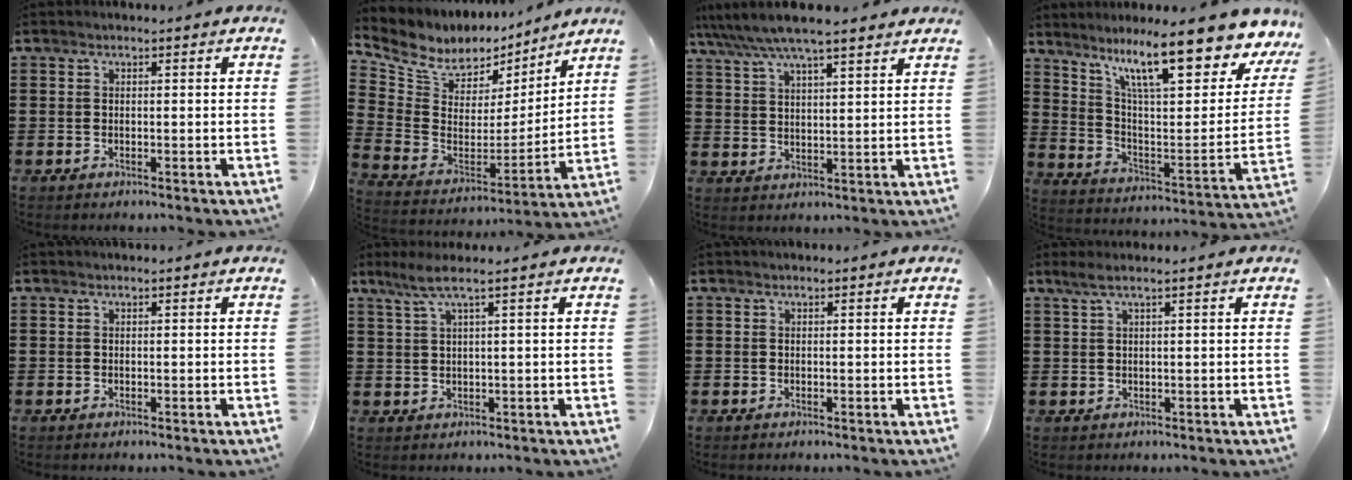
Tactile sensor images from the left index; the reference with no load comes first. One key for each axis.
{"total": 7.5, "fx": 5.7, "fy": 4.5, "fz": 1.7, "tx": -0.077, "ty": -0.036, "tz": 0.104}
{"total": 6.4, "fx": 5.5, "fy": 0.7, "fz": 3.2, "tx": -0.081, "ty": -0.019, "tz": 0.095}
{"total": 15.3, "fx": 10.5, "fy": 3.2, "fz": 10.6, "tx": -0.196, "ty": -0.058, "tz": 0.171}
{"total": 0.0}
{"total": 3.0, "fx": 1.5, "fy": -0.2, "fz": 2.6, "tx": -0.057, "ty": -0.001, "tz": 0.024}
{"total": 0.0}
{"total": 1.5, "fx": 0.8, "fy": -0.2, "fz": 1.2, "tx": -0.026, "ty": -0.002, "tz": 0.013}